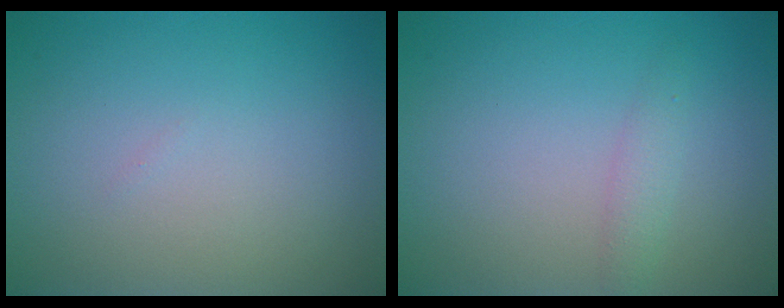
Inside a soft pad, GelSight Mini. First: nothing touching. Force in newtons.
{"total": 1.3, "press": 1.3, "slide": 0.0}